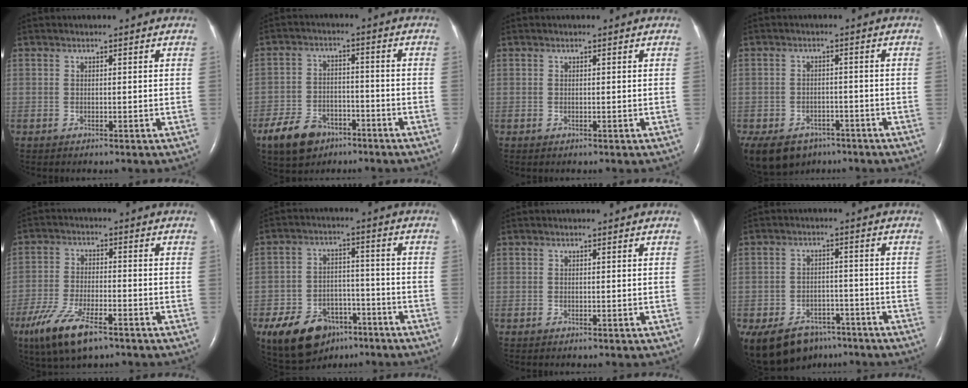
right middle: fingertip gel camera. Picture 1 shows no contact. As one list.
[{"total": 8.4, "force": [-5.4, 5.1, 3.8], "torque": [-0.087, 0.001, -0.090]}, {"total": 0.0}, {"total": 13.0, "force": [-8.2, 8.8, 4.8], "torque": [-0.136, -0.008, -0.113]}, {"total": 10.3, "force": [-6.4, 2.8, 7.5], "torque": [-0.154, -0.020, -0.112]}, {"total": 13.0, "force": [-8.3, 7.7, 6.4], "torque": [-0.116, 0.005, -0.130]}, {"total": 0.0}, {"total": 13.0, "force": [-9.3, 7.6, 5.0], "torque": [-0.113, 0.000, -0.133]}]